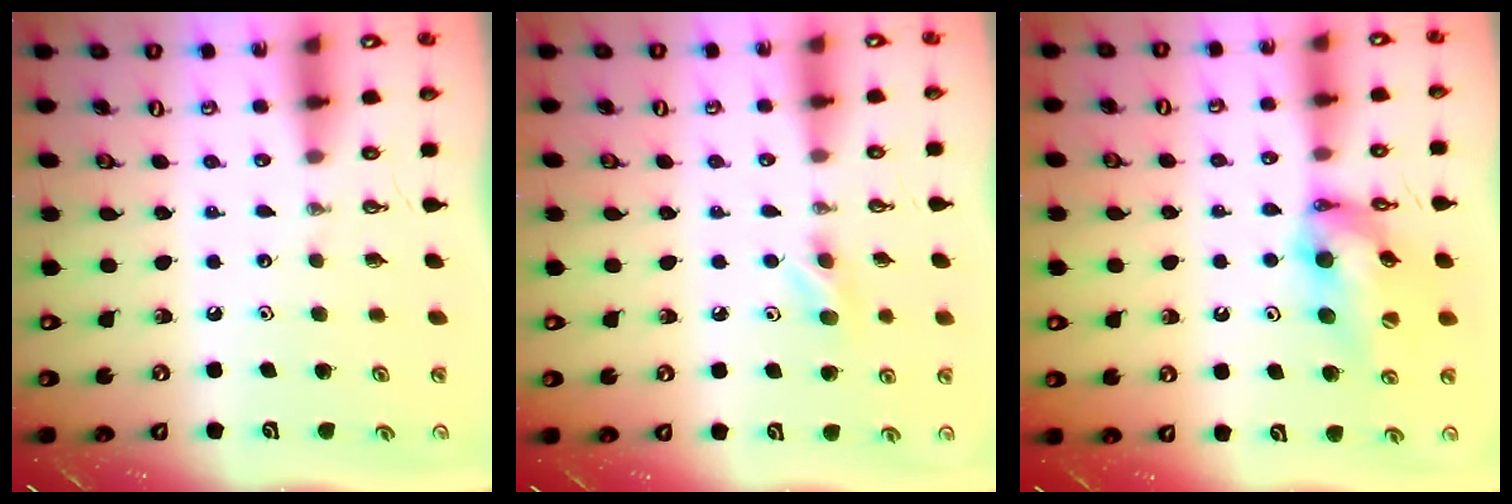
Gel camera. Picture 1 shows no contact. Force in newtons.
{"total": 6.5, "press": 6.3, "slide": 1.7}
{"total": 13.9, "press": 13.5, "slide": 3.6}